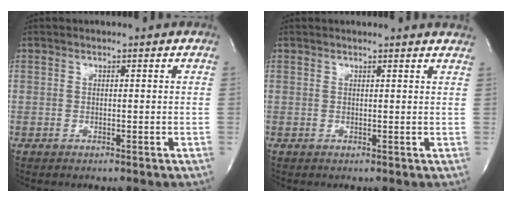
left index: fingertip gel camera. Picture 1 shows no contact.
{"total": 5.3, "force": [5.1, -0.1, 1.5], "torque": [-0.018, 0.001, 0.035]}